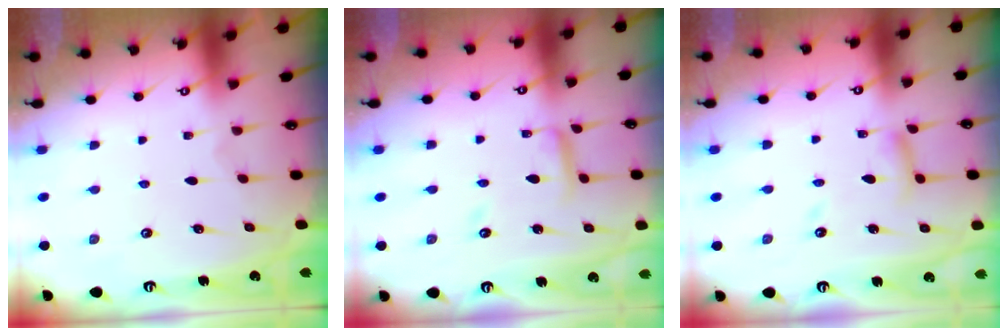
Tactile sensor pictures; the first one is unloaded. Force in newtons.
{"total": 7.3, "press": 7.3, "slide": 0.4}
{"total": 7.7, "press": 7.7, "slide": 0.6}